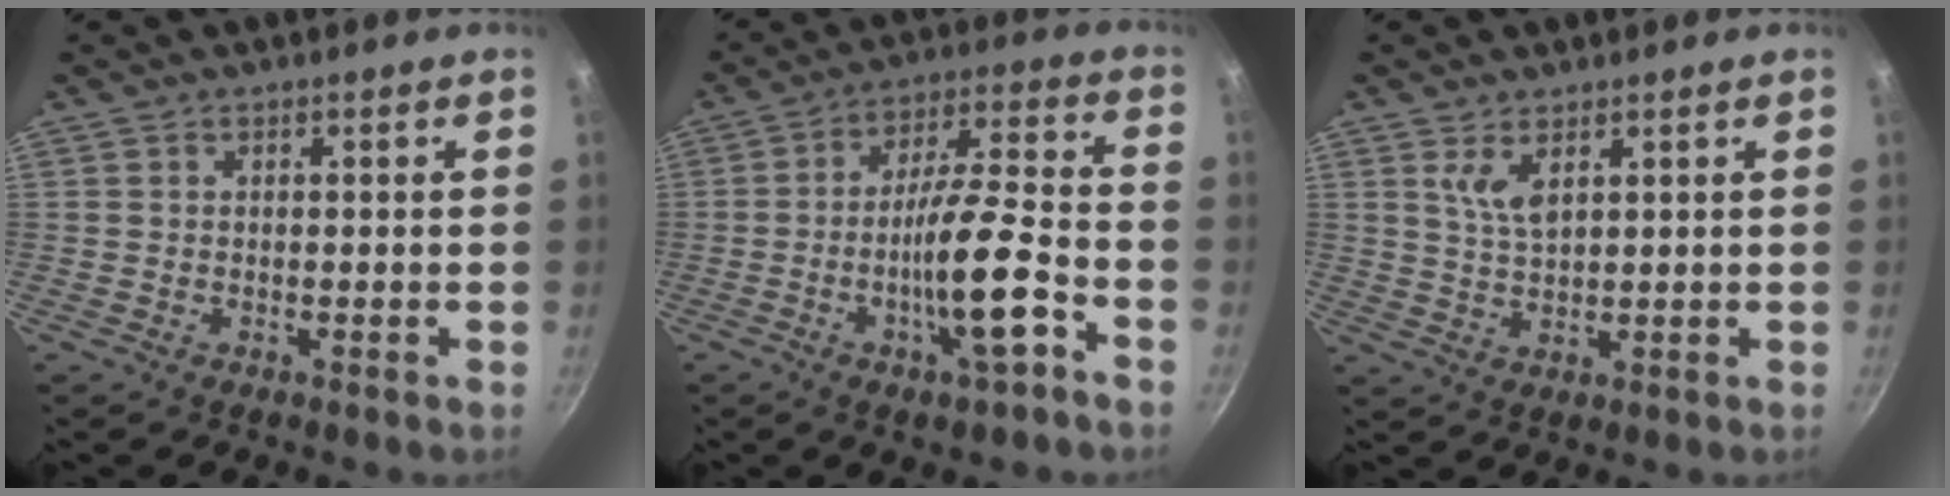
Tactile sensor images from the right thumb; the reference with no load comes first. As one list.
[{"total": 13.7, "force": [-5.4, 2.7, 12.2], "torque": [-0.202, 0.030, -0.097]}, {"total": 4.3, "force": [2.2, 1.8, 3.3], "torque": [-0.060, -0.020, 0.046]}]